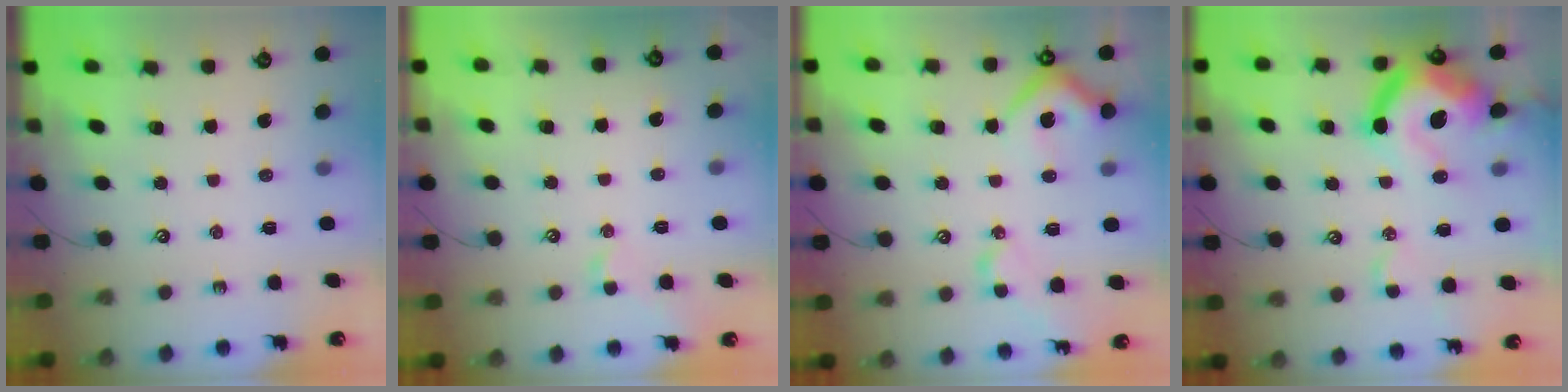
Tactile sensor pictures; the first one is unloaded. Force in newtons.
{"total": 1.1, "press": 0.8, "slide": 0.7}
{"total": 10.2, "press": 10.0, "slide": 1.9}
{"total": 21.4, "press": 21.2, "slide": 3.1}